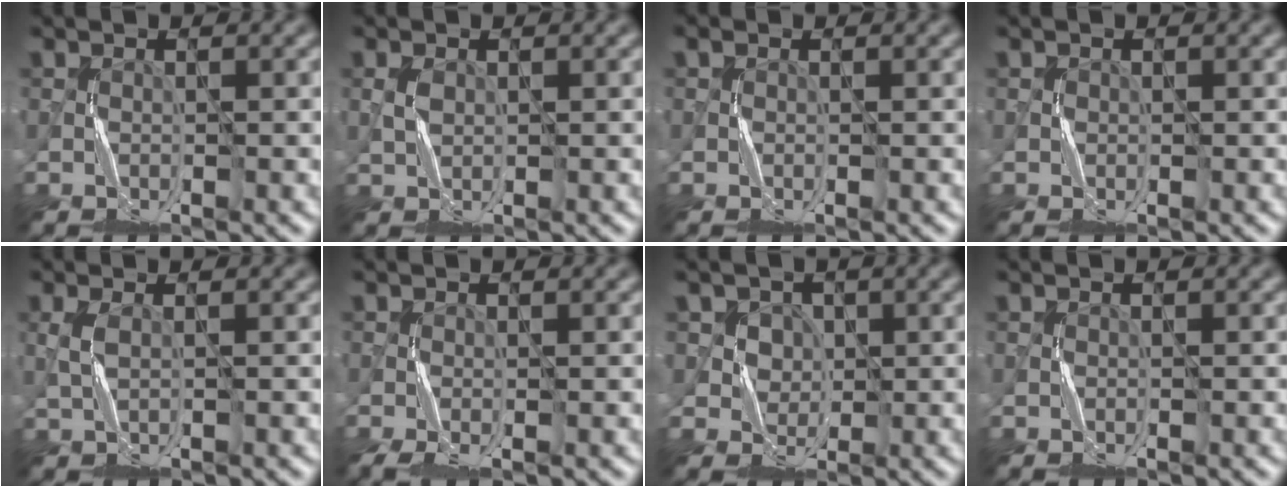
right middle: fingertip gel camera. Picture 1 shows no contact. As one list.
[{"total": 0.7, "force": [0.2, 0.6, 0.2], "torque": [-0.013, 0.003, 0.009]}, {"total": 0.5, "force": [0.1, 0.5, 0.2], "torque": [-0.002, 0.002, 0.002]}, {"total": 0.5, "force": [0.0, 0.5, 0.0], "torque": [0.000, 0.001, 0.002]}, {"total": 1.0, "force": [0.4, 0.3, 0.9], "torque": [-0.026, 0.004, 0.011]}, {"total": 2.4, "force": [-1.3, 0.7, 1.9], "torque": [-0.051, -0.006, -0.024]}, {"total": 5.0, "force": [2.5, 4.1, 1.4], "torque": [-0.035, 0.004, 0.040]}, {"total": 0.0}]